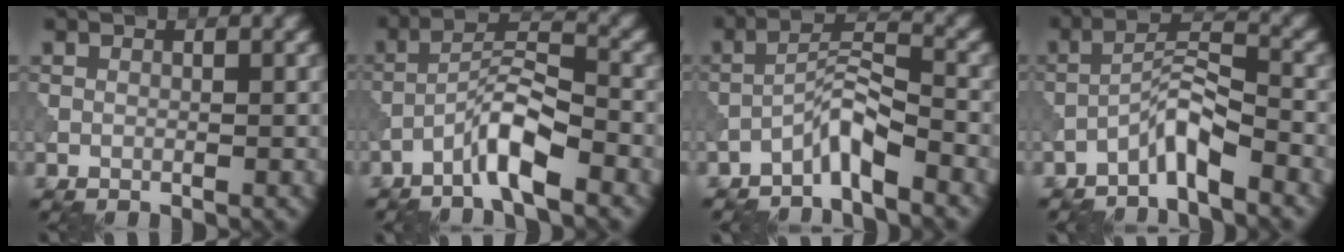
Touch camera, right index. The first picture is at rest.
{"total": 4.7, "force": [-3.0, 0.7, 3.5], "torque": [-0.062, 0.017, -0.064]}
{"total": 3.5, "force": [-2.7, 0.5, 2.2], "torque": [-0.042, 0.017, -0.057]}
{"total": 3.6, "force": [-2.7, 0.5, 2.3], "torque": [-0.042, 0.017, -0.058]}